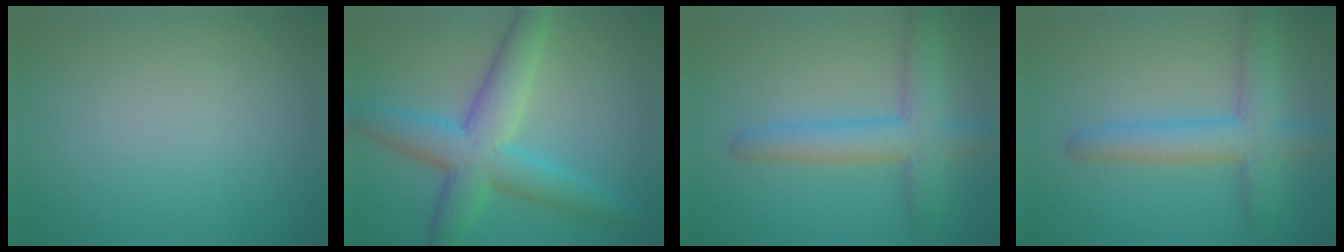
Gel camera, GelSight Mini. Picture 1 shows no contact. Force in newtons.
{"total": 6.7, "press": 6.7, "slide": 0.2}
{"total": 4.5, "press": 4.5, "slide": 0.2}
{"total": 4.5, "press": 4.5, "slide": 0.2}